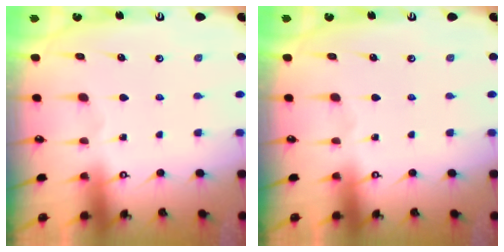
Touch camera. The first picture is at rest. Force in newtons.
{"total": 0.0}